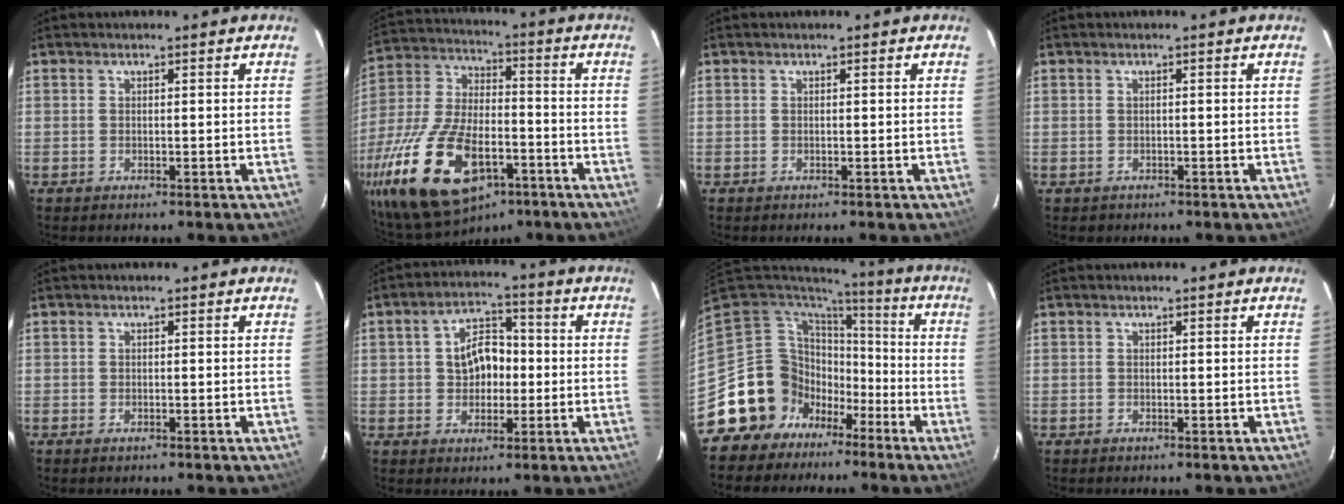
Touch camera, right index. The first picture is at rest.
{"total": 24.3, "force": [-12.1, 12.6, 16.9], "torque": [-0.366, -0.027, -0.200]}
{"total": 0.0}
{"total": 0.7, "force": [-0.4, 0.6, 0.1], "torque": [-0.002, 0.003, -0.001]}
{"total": 0.6, "force": [-0.5, 0.3, 0.3], "torque": [-0.007, -0.001, -0.009]}
{"total": 7.6, "force": [-0.2, 5.7, 5.1], "torque": [-0.090, 0.025, 0.005]}
{"total": 14.1, "force": [-7.4, 11.8, 2.0], "torque": [-0.059, 0.049, -0.128]}
{"total": 0.0}